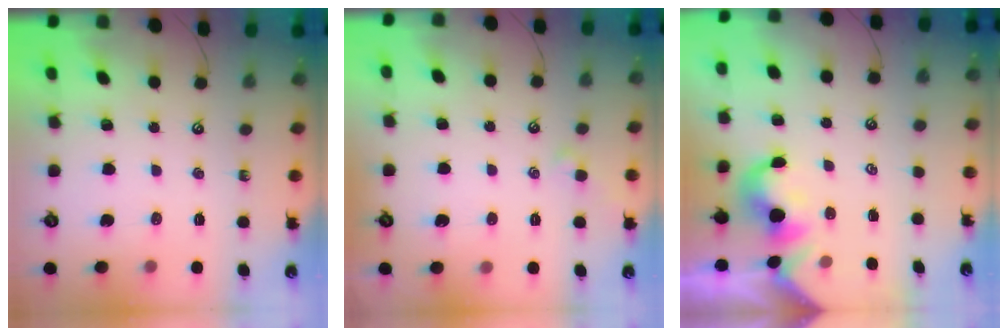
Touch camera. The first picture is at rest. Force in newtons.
{"total": 1.6, "press": 1.5, "slide": 0.4}
{"total": 1.1, "press": 1.1, "slide": 0.3}